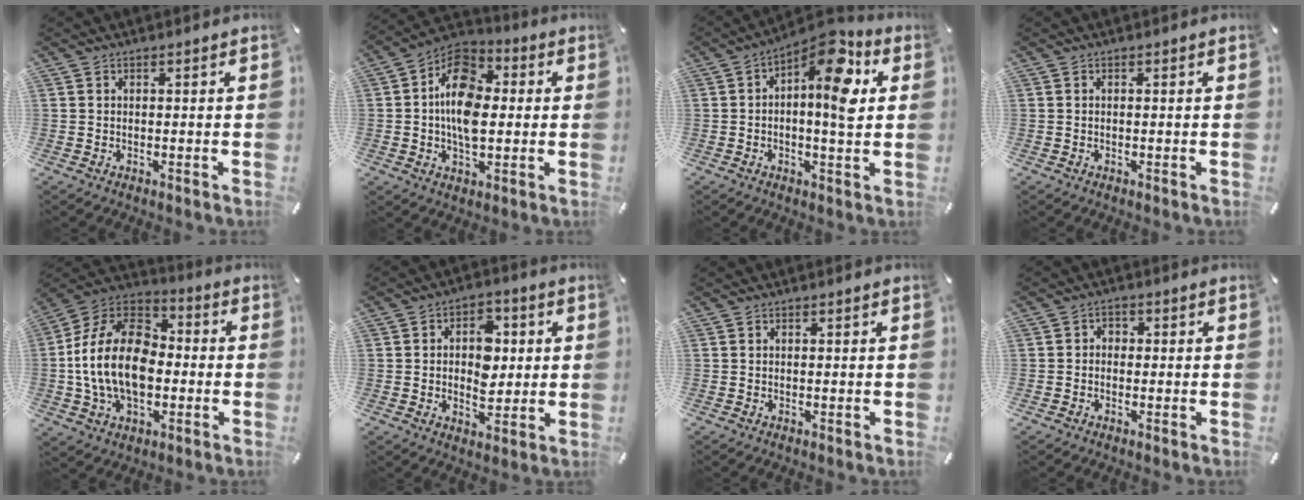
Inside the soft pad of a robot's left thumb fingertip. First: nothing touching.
{"total": 12.8, "force": [0.1, 8.6, 9.5], "torque": [-0.177, 0.006, 0.000]}
{"total": 12.7, "force": [4.3, 4.8, 10.9], "torque": [-0.148, -0.039, 0.068]}
{"total": 0.0}
{"total": 19.1, "force": [-3.3, 13.3, 13.3], "torque": [-0.284, 0.026, -0.063]}
{"total": 8.9, "force": [0.7, 6.6, 5.9], "torque": [-0.073, 0.001, 0.009]}
{"total": 0.0}
{"total": 2.2, "force": [-1.1, 1.8, 0.5], "torque": [-0.009, 0.011, -0.025]}